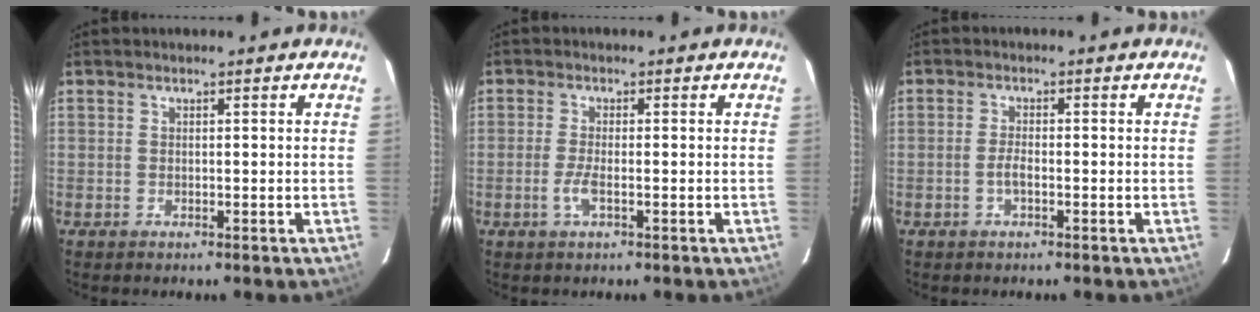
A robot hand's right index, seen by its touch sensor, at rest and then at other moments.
{"total": 2.8, "force": [-1.1, 0.4, 2.5], "torque": [-0.055, -0.004, -0.022]}
{"total": 1.8, "force": [-0.8, 0.5, 1.6], "torque": [-0.036, 0.002, -0.017]}